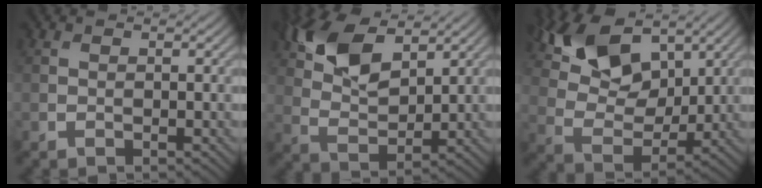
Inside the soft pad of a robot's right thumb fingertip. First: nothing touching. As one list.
[{"total": 10.9, "force": [6.0, 5.0, 7.6], "torque": [-0.178, 0.013, 0.121]}, {"total": 13.0, "force": [7.7, 6.7, 8.1], "torque": [-0.181, 0.007, 0.135]}]